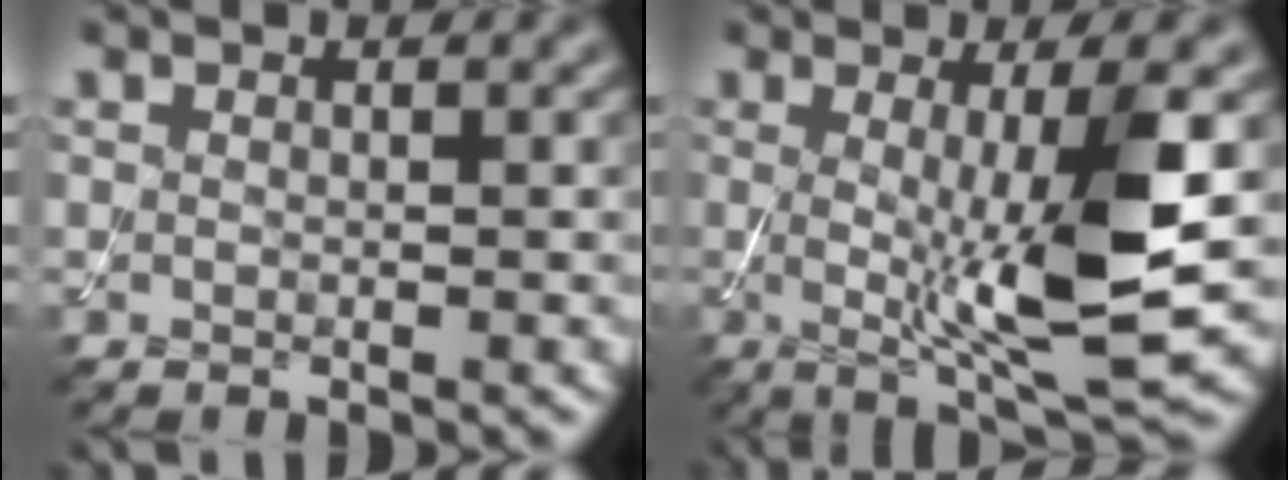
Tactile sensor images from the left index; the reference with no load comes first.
{"total": 8.7, "force": [0.0, 1.6, 8.6], "torque": [-0.132, -0.020, 0.010]}